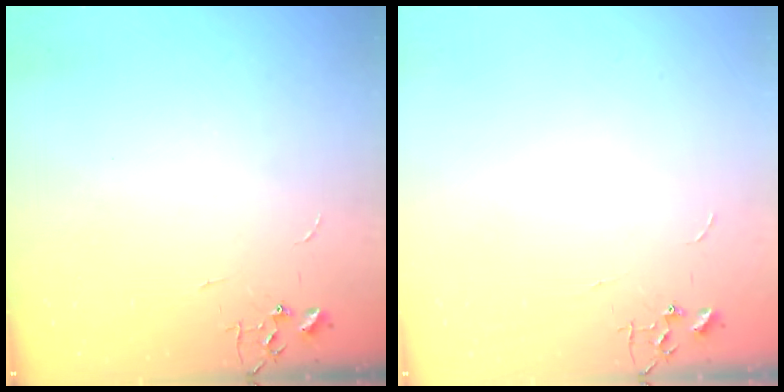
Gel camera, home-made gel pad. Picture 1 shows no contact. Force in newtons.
{"total": 0.0}